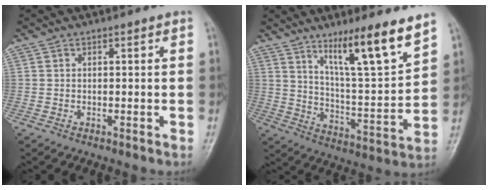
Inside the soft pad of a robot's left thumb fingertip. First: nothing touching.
{"total": 14.6, "force": [10.0, 1.7, 10.5], "torque": [-0.159, -0.068, 0.175]}